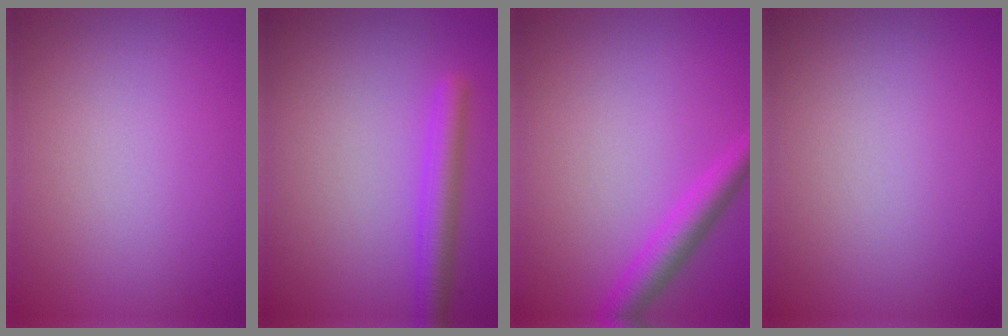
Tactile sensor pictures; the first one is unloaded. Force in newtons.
{"total": 3.2, "press": 3.2, "slide": 0.2}
{"total": 3.1, "press": 3.1, "slide": 0.2}
{"total": 0.0}